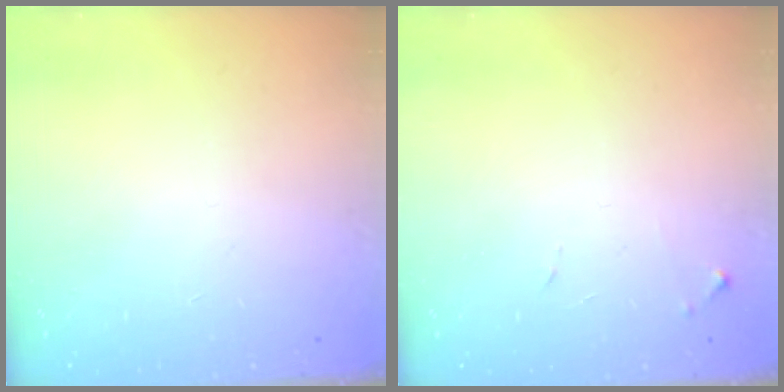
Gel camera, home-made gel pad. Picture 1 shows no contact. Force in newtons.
{"total": 5.4, "press": 5.4, "slide": 0.4}